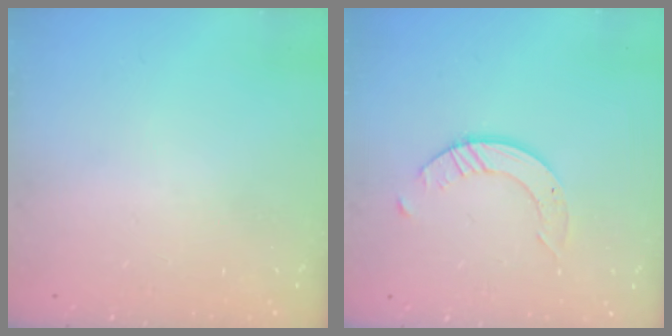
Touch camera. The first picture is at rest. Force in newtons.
{"total": 2.4, "press": 2.4, "slide": 0.3}